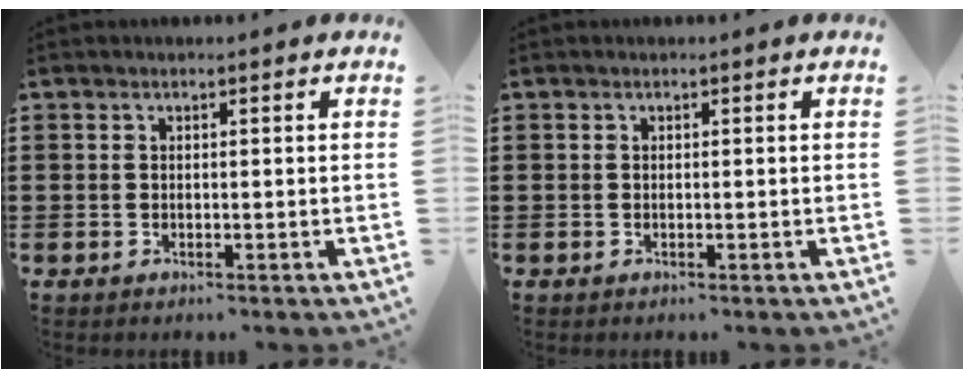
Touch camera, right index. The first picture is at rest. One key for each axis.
{"total": 0.0}